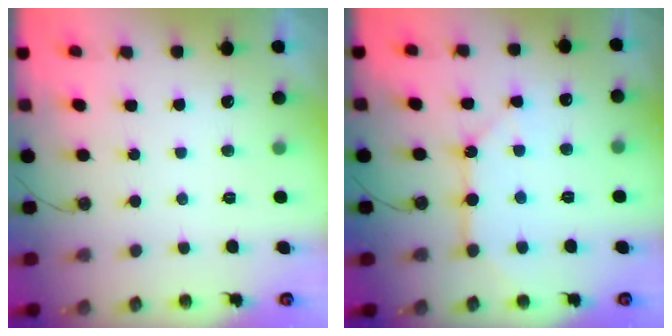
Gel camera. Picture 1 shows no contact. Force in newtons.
{"total": 10.8, "press": 10.8, "slide": 1.0}